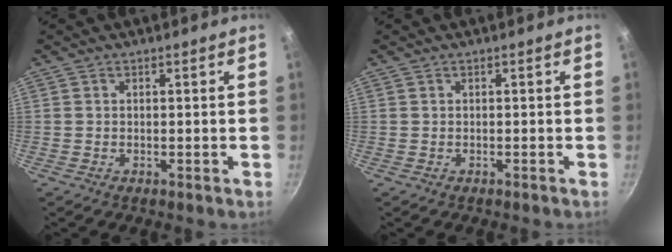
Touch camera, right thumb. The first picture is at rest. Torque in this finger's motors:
{"motor_torque": [-0.05, 0.13, 0.11, -0.22, 0.05]}